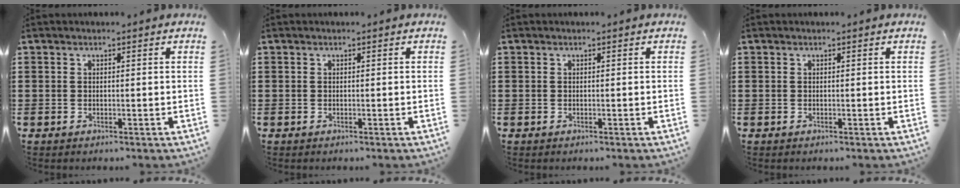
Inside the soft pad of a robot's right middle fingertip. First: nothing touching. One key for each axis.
{"total": 0.0}
{"total": 0.0}
{"total": 0.0}